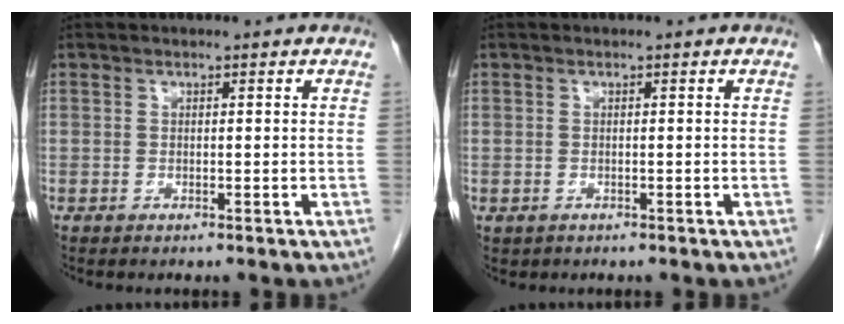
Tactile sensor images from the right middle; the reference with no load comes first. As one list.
[{"total": 0.6, "force": [-0.2, 0.6, 0.1], "torque": [-0.006, 0.003, 0.004]}]